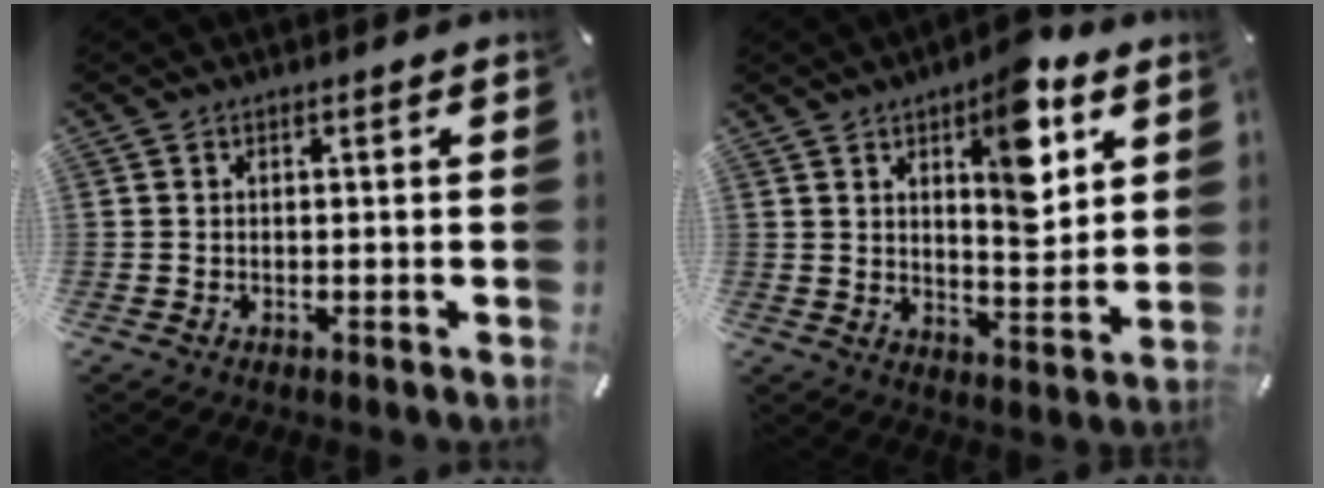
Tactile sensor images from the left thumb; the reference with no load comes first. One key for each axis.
{"total": 13.1, "fx": 6.4, "fy": 5.7, "fz": 10.0, "tx": -0.130, "ty": -0.031, "tz": 0.103}